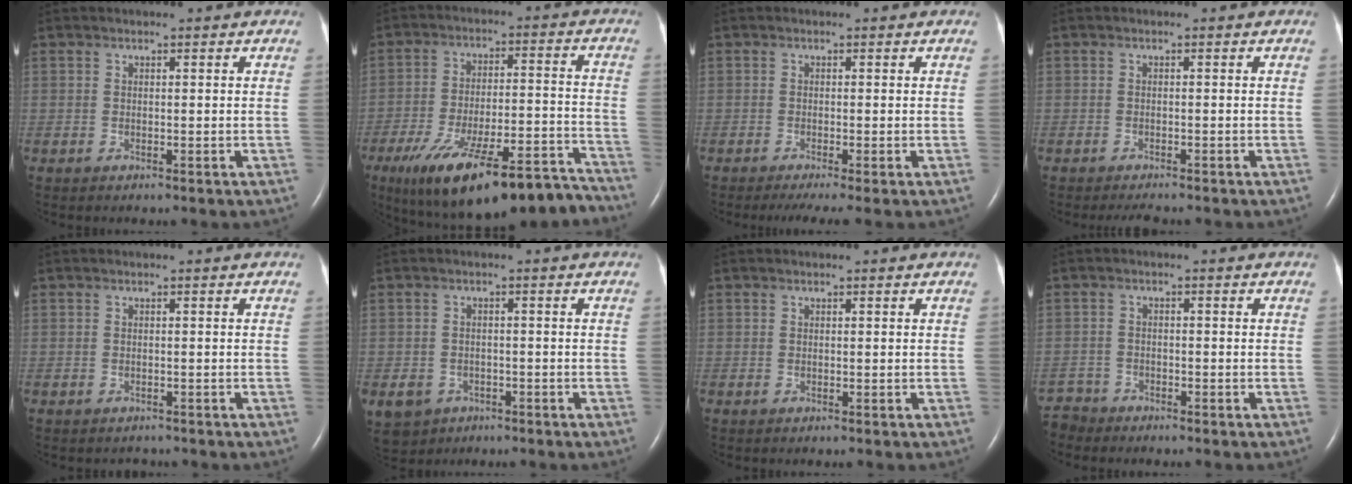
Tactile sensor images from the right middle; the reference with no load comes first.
{"total": 22.9, "force": [-17.7, 5.1, 13.7], "torque": [-0.176, 0.011, -0.263]}
{"total": 3.7, "force": [-2.5, -0.1, 2.7], "torque": [-0.042, -0.014, -0.041]}
{"total": 2.9, "force": [-2.6, 0.5, 1.2], "torque": [-0.018, -0.006, -0.033]}
{"total": 1.2, "force": [-1.0, 0.5, -0.1], "torque": [-0.004, 0.000, -0.013]}
{"total": 7.1, "force": [-3.9, 5.8, 1.6], "torque": [-0.044, 0.003, -0.054]}
{"total": 0.0}
{"total": 3.3, "force": [-3.0, 0.7, -1.1], "torque": [0.018, -0.007, -0.061]}